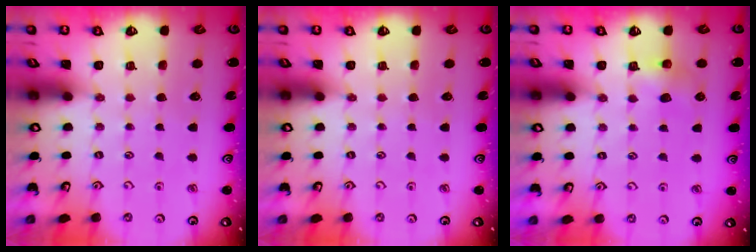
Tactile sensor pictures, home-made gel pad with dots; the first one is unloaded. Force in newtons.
{"total": 0.0}
{"total": 5.1, "press": 5.1, "slide": 0.4}